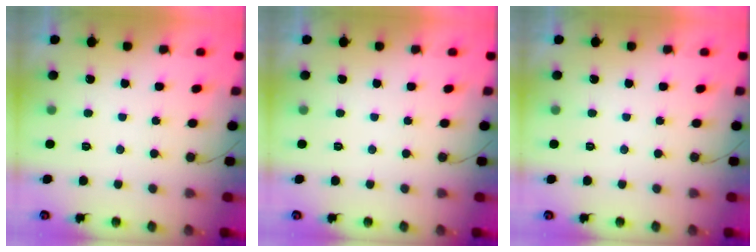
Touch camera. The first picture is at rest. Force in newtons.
{"total": 0.0}
{"total": 0.0}